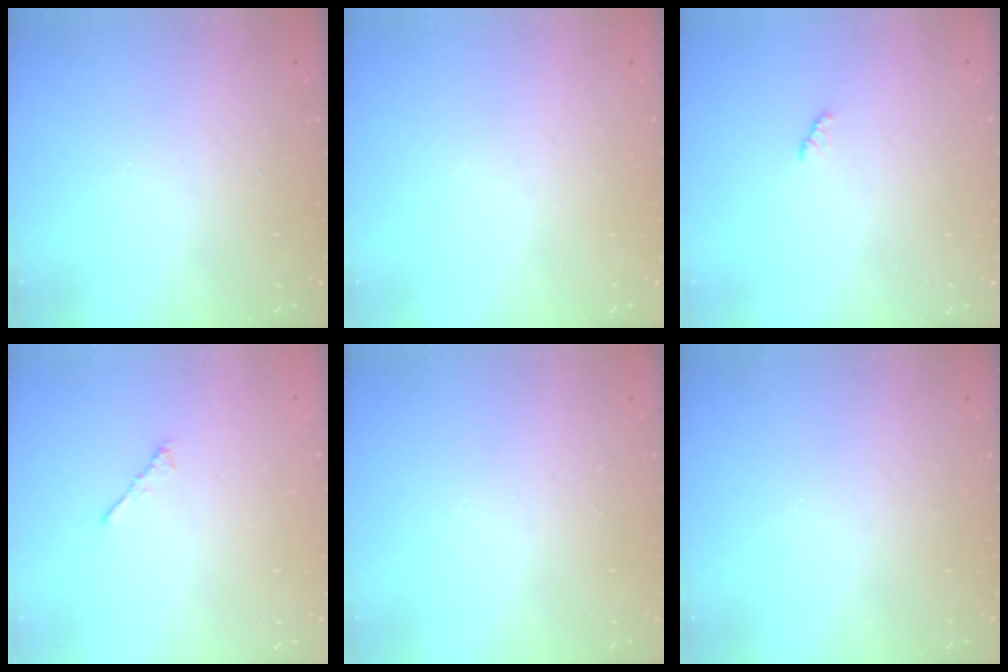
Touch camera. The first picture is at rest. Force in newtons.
{"total": 0.0}
{"total": 3.4, "press": 3.4, "slide": 0.4}
{"total": 2.3, "press": 2.2, "slide": 0.6}
{"total": 0.0}
{"total": 0.0}